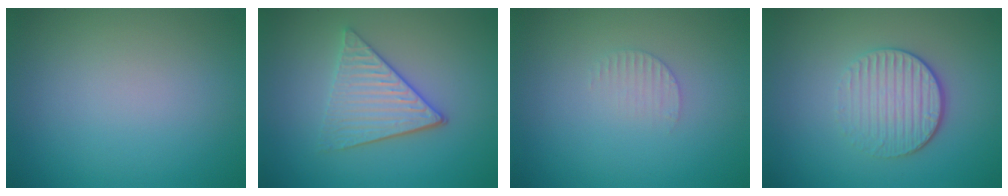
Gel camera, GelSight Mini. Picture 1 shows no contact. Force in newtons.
{"total": 3.9, "press": 3.3, "slide": 1.9}
{"total": 1.3, "press": 1.2, "slide": 0.4}
{"total": 3.8, "press": 2.9, "slide": 2.5}